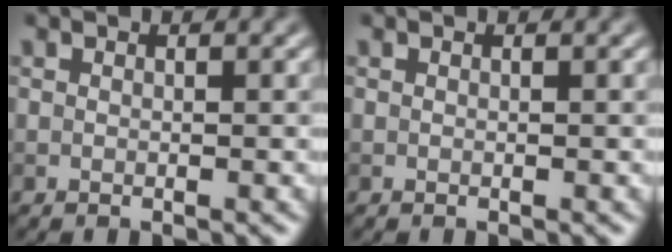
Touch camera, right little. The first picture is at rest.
{"total": 0.0}